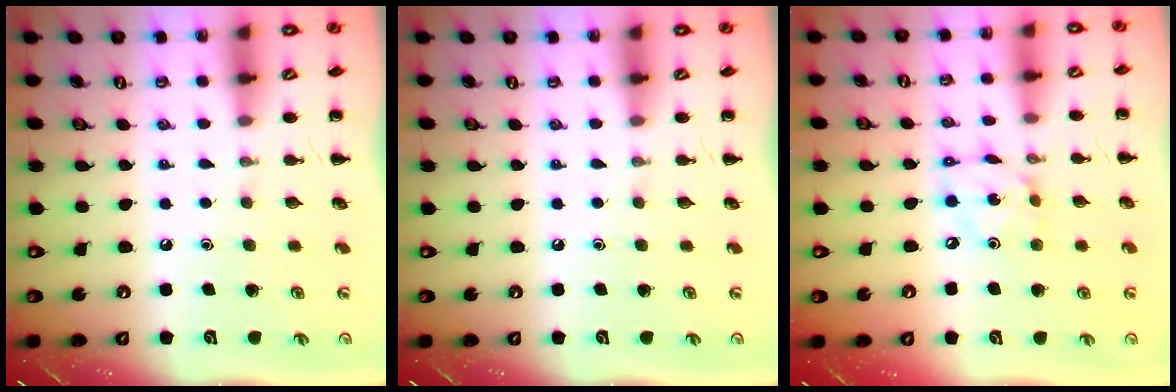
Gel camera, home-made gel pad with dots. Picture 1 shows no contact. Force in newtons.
{"total": 0.0}
{"total": 4.5, "press": 4.5, "slide": 0.6}